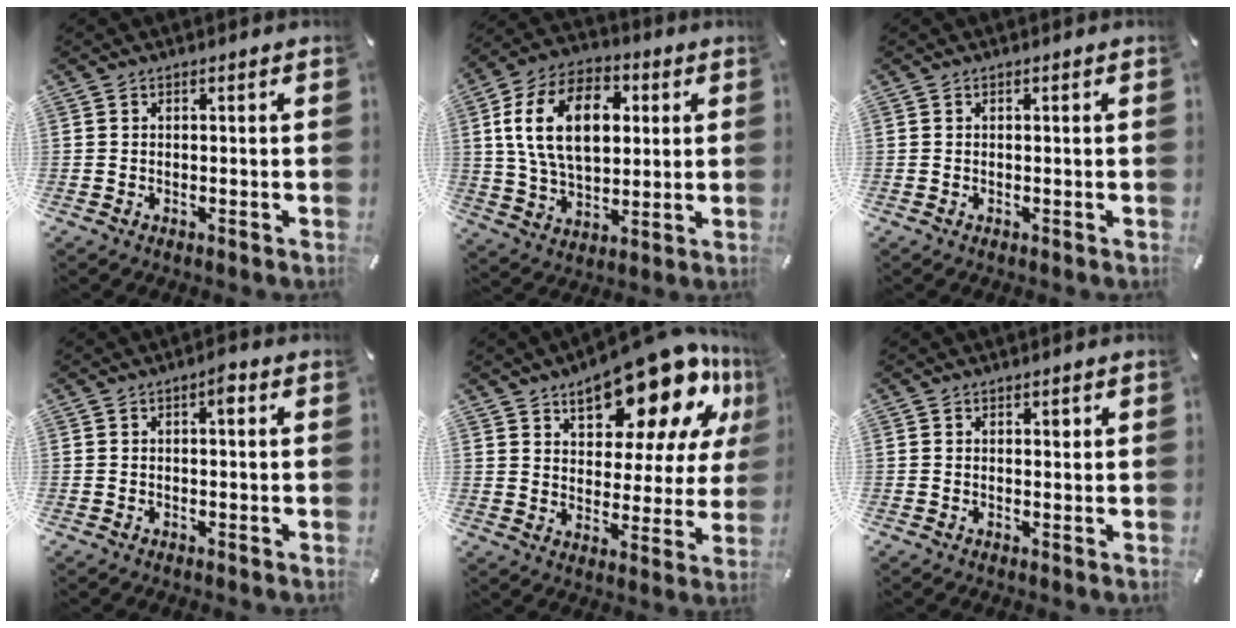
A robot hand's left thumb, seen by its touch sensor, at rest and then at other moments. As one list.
[{"total": 17.5, "force": [3.7, 11.6, 12.7], "torque": [-0.245, 0.011, 0.062]}, {"total": 0.0}, {"total": 2.5, "force": [0.3, 0.9, 2.2], "torque": [-0.030, 0.005, -0.001]}, {"total": 20.2, "force": [13.6, 9.2, 11.6], "torque": [-0.162, -0.089, 0.228]}, {"total": 1.0, "force": [0.5, 0.7, 0.6], "torque": [0.005, -0.005, 0.005]}]